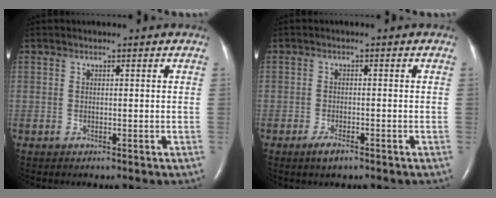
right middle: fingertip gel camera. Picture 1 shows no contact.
{"total": 2.4, "force": [-1.7, 0.6, 1.6], "torque": [-0.037, -0.003, -0.029]}